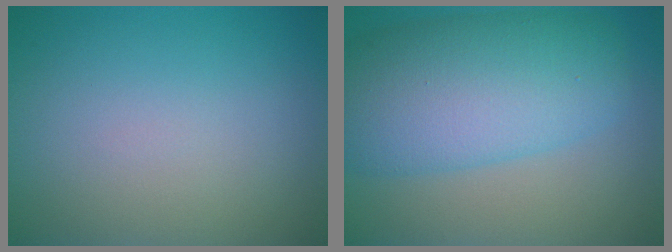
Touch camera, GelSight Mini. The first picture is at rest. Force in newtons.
{"total": 9.5, "press": 9.5, "slide": 0.2}